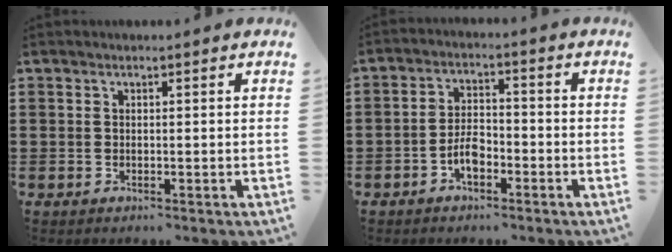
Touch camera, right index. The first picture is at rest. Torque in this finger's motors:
{"motor_torque": [2.14, 0.00, 0.82, 0.06]}